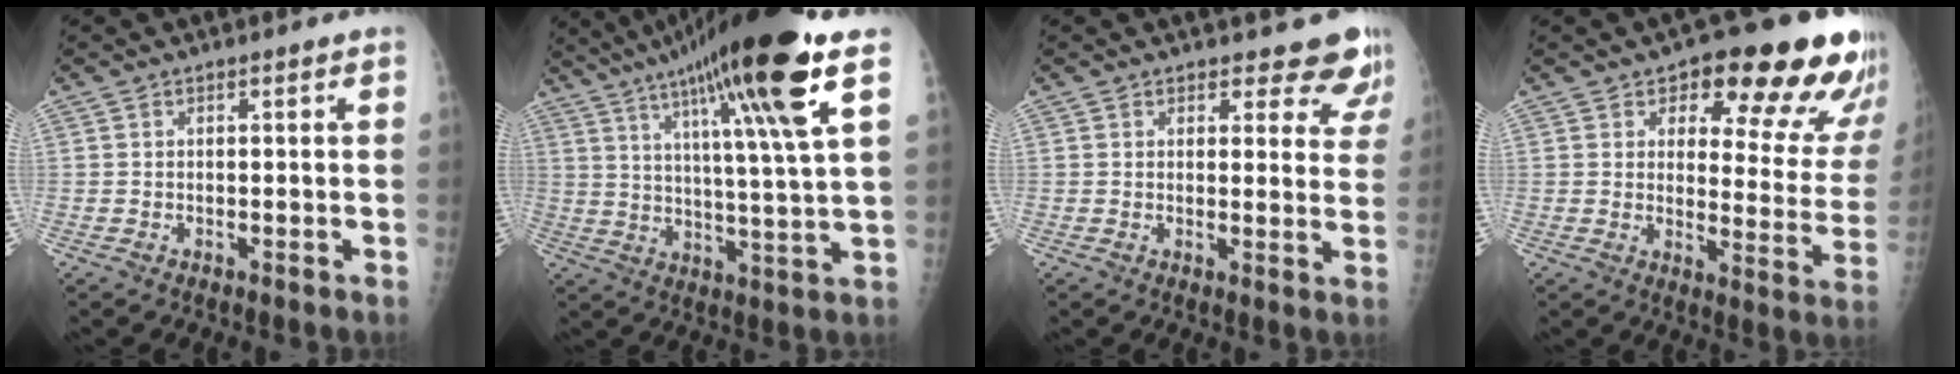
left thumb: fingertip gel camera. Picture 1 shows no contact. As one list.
[{"total": 22.0, "force": [11.9, 1.2, 18.5], "torque": [-0.293, -0.027, 0.188]}, {"total": 7.8, "force": [7.0, 3.0, 1.6], "torque": [0.027, -0.042, 0.060]}, {"total": 19.6, "force": [12.5, 7.5, 13.2], "torque": [-0.114, -0.068, 0.152]}]